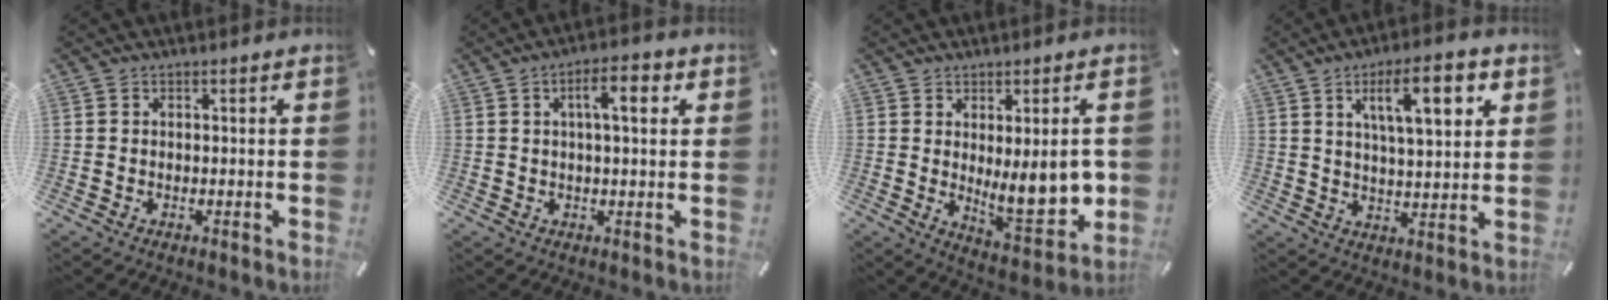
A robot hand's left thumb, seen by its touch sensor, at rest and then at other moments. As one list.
[{"total": 7.1, "force": [2.3, 2.1, 6.4], "torque": [-0.097, -0.005, 0.029]}, {"total": 14.7, "force": [0.9, 5.3, 13.7], "torque": [-0.191, -0.027, 0.016]}, {"total": 13.4, "force": [6.1, 4.4, 11.1], "torque": [-0.175, -0.009, 0.096]}]